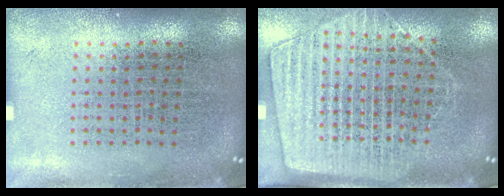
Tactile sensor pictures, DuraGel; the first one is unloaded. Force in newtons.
{"total": 1.7, "press": 1.4, "slide": 1.0}